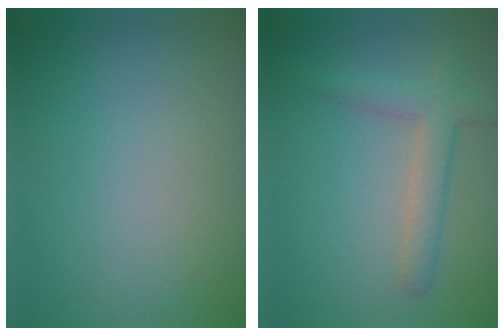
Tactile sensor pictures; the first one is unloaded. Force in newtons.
{"total": 3.3, "press": 3.3, "slide": 0.1}